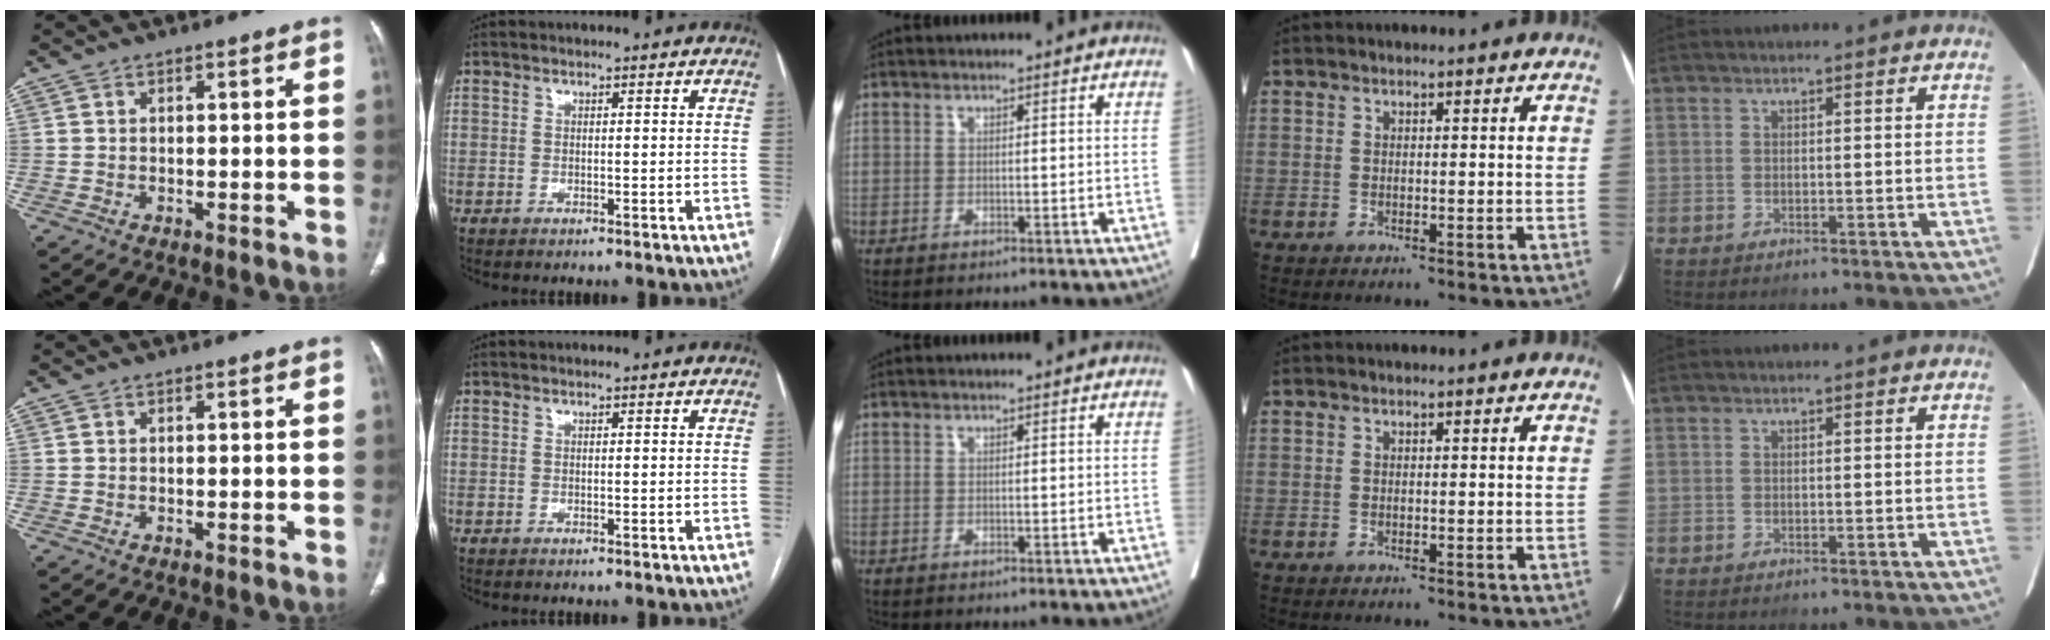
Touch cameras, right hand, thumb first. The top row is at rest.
{}